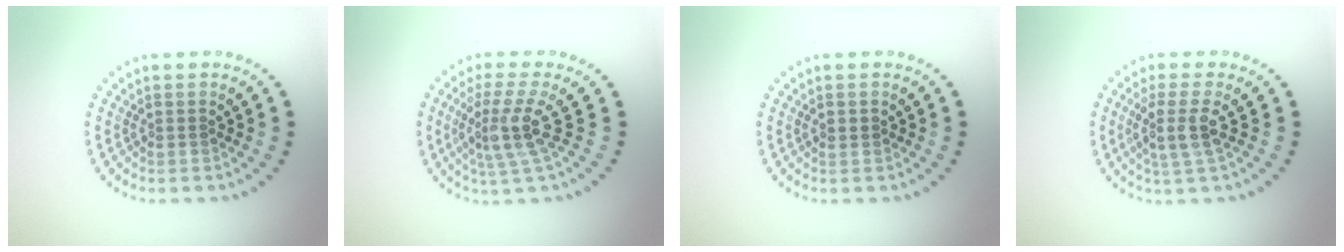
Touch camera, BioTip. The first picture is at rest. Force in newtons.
{"total": 4.0, "press": 2.9, "slide": 2.8}
{"total": 1.0, "press": 1.0, "slide": 0.2}
{"total": 3.0, "press": 2.4, "slide": 1.8}